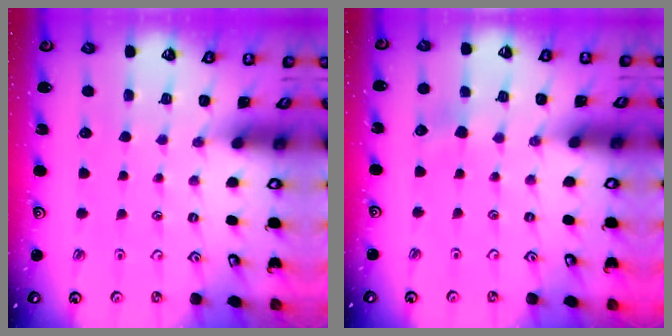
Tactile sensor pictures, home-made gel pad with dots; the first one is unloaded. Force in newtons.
{"total": 3.9, "press": 3.7, "slide": 1.0}